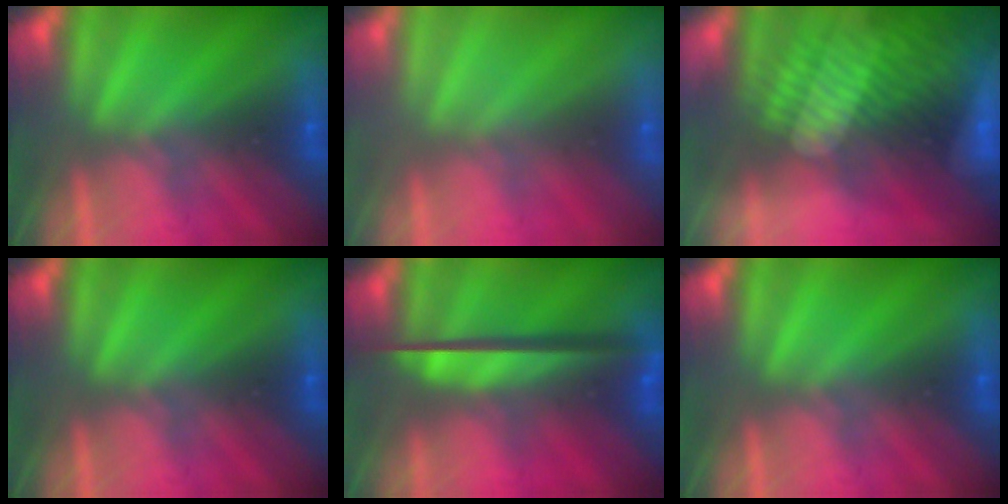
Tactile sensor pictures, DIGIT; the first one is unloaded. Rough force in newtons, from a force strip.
{"total": 3.4}
{"total": 9.6}
{"total": 0.0}
{"total": 7.3}
{"total": 0.0}